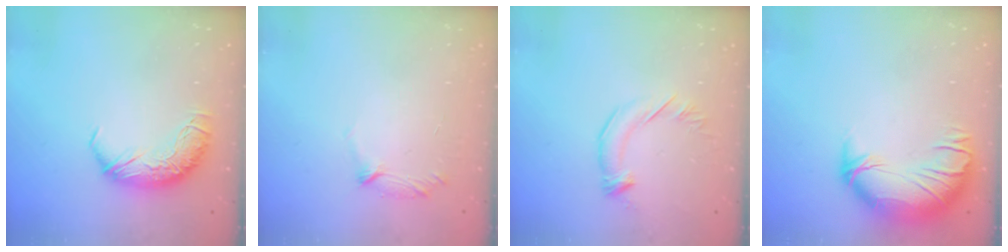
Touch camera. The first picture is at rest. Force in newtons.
{"total": 5.7, "press": 5.6, "slide": 1.2}
{"total": 2.9, "press": 2.9, "slide": 0.5}
{"total": 2.1, "press": 0.9, "slide": 2.0}